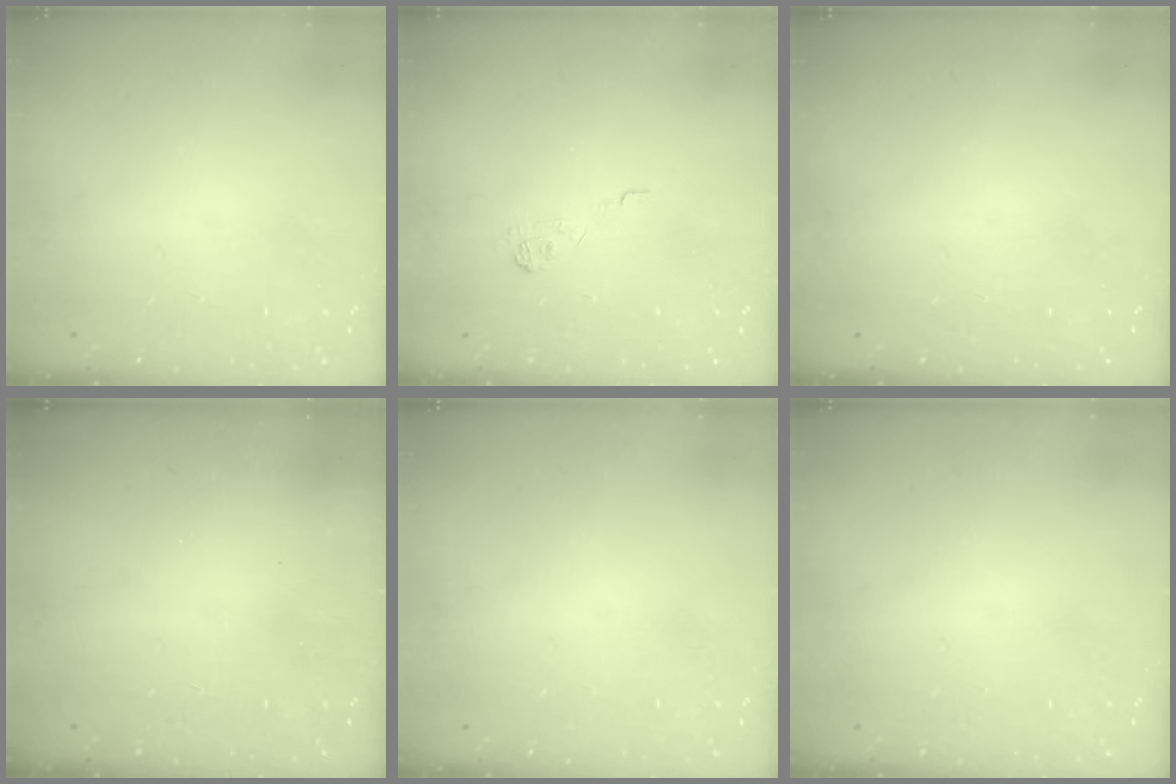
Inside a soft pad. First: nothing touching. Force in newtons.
{"total": 5.2, "press": 4.9, "slide": 1.6}
{"total": 0.0}
{"total": 2.4, "press": 2.3, "slide": 0.8}
{"total": 0.0}
{"total": 0.0}